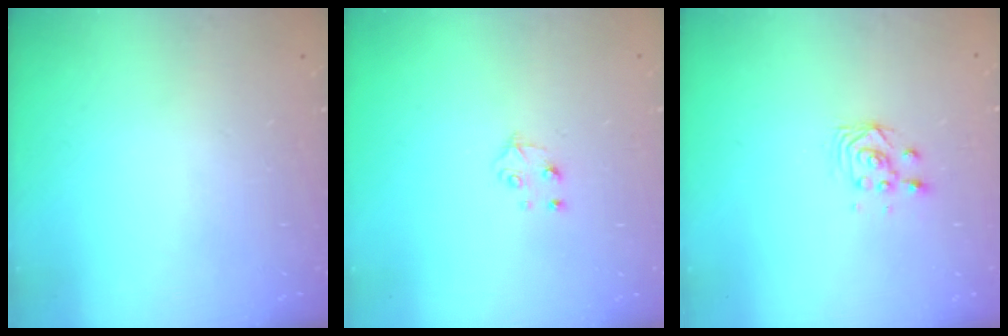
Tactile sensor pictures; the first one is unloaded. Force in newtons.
{"total": 4.3, "press": 4.3, "slide": 0.5}
{"total": 2.8, "press": 2.8, "slide": 0.3}